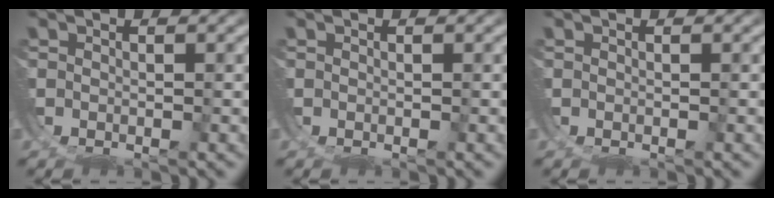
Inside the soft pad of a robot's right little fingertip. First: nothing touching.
{"total": 0.0}
{"total": 0.0}